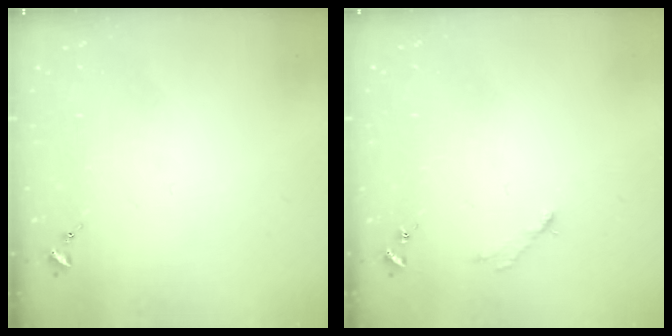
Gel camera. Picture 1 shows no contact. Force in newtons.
{"total": 2.8, "press": 2.8, "slide": 0.4}